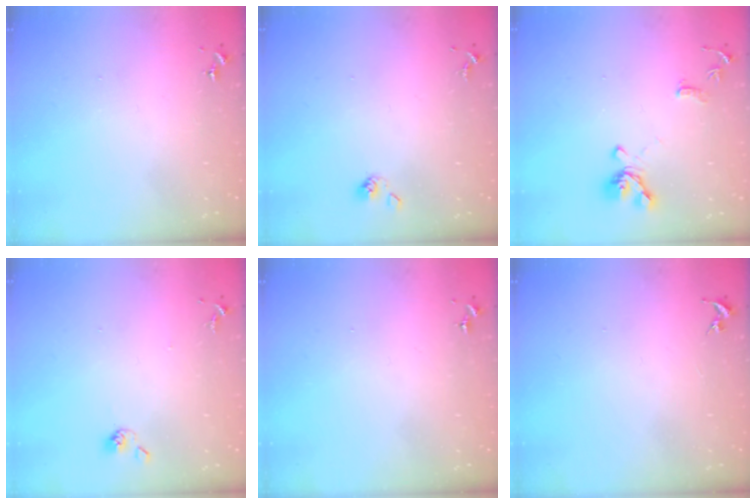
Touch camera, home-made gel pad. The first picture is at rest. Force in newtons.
{"total": 3.6, "press": 3.4, "slide": 1.2}
{"total": 12.7, "press": 12.6, "slide": 1.5}
{"total": 5.5, "press": 5.4, "slide": 0.9}
{"total": 0.0}
{"total": 0.0}